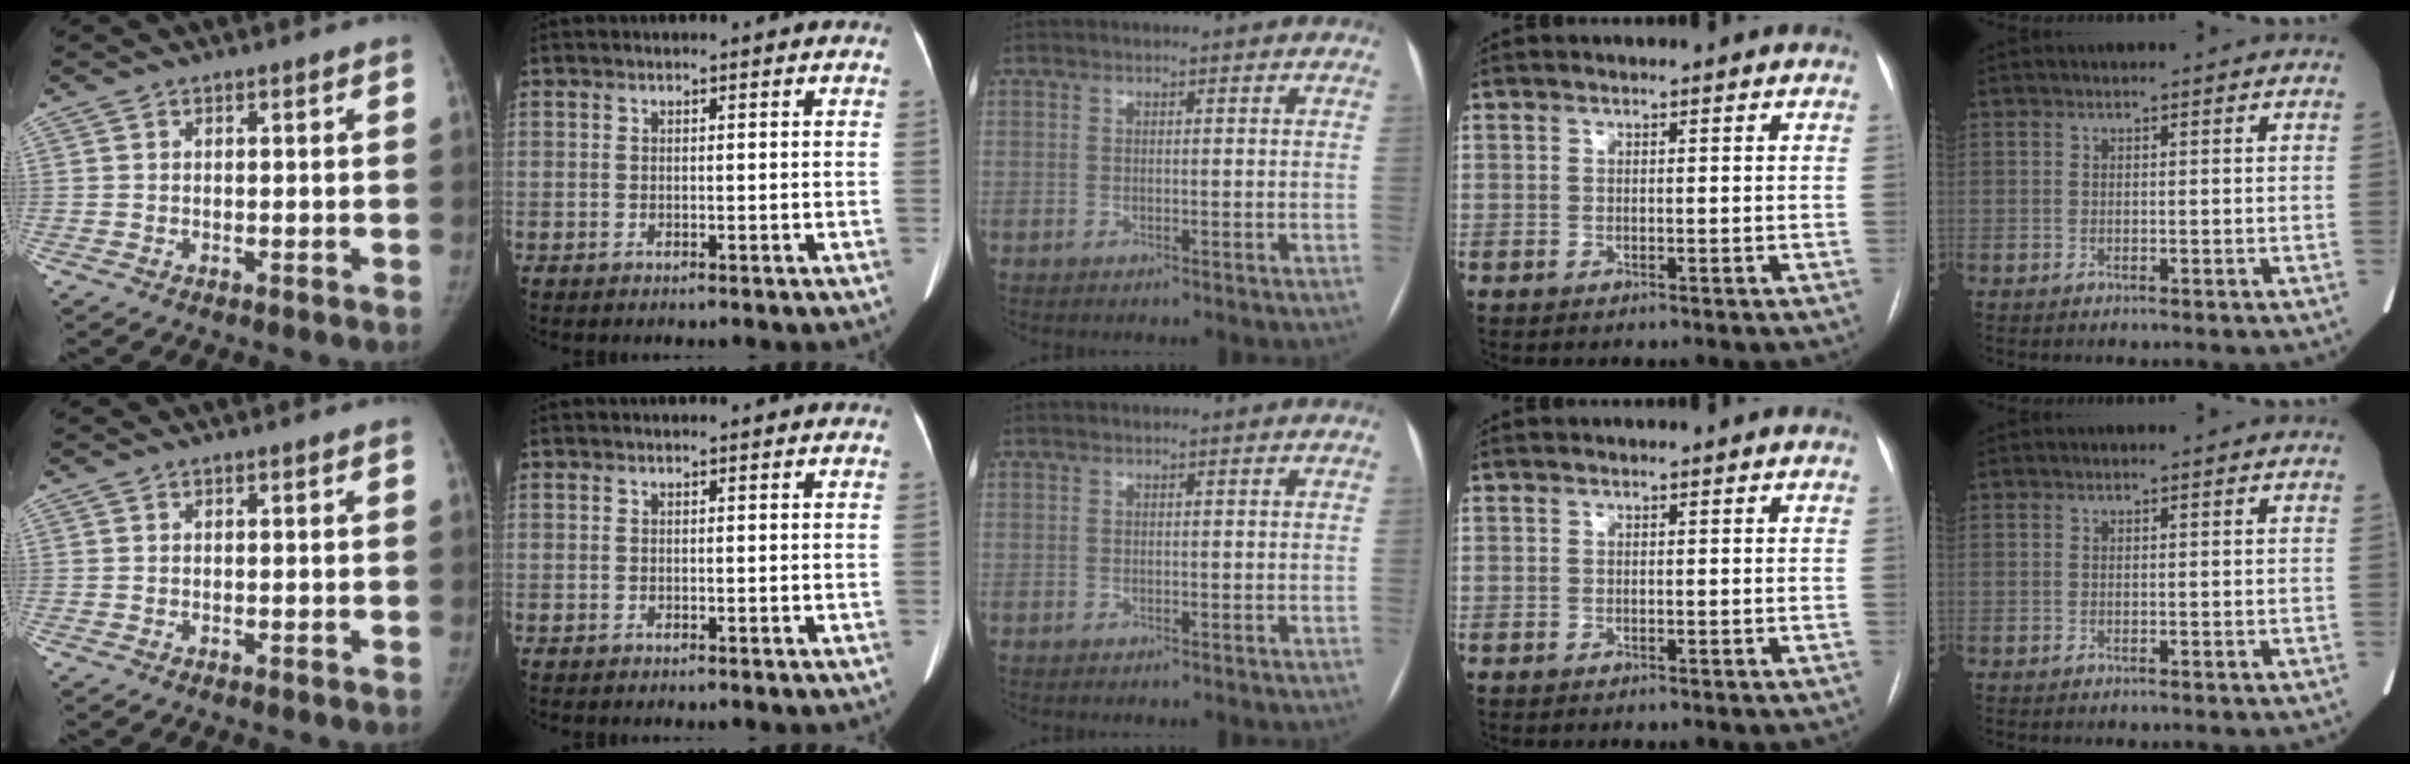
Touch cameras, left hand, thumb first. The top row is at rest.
{}